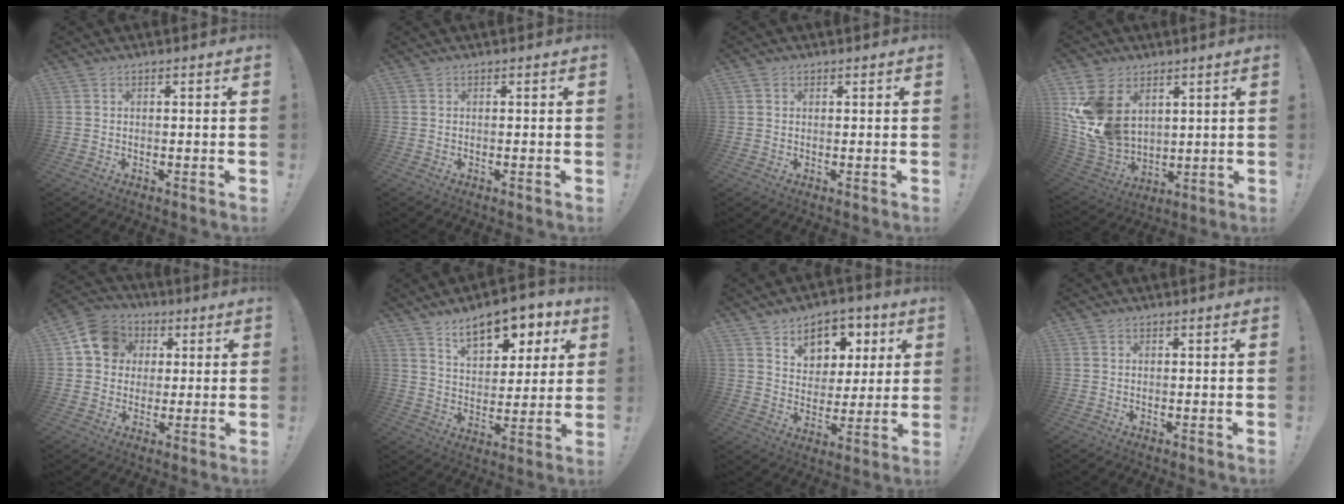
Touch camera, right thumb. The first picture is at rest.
{"total": 0.0}
{"total": 1.0, "force": [0.6, 0.8, 0.2], "torque": [0.003, -0.001, 0.010]}
{"total": 15.7, "force": [5.1, 11.7, 9.0], "torque": [-0.179, -0.033, 0.102]}
{"total": 11.8, "force": [3.3, 10.2, 5.1], "torque": [-0.066, -0.001, 0.068]}
{"total": 13.0, "force": [8.4, 6.7, 7.2], "torque": [-0.096, -0.053, 0.147]}
{"total": 10.1, "force": [5.7, 7.6, 3.4], "torque": [-0.037, -0.043, 0.108]}
{"total": 0.6, "force": [0.4, 0.4, 0.0], "torque": [0.006, -0.003, 0.007]}